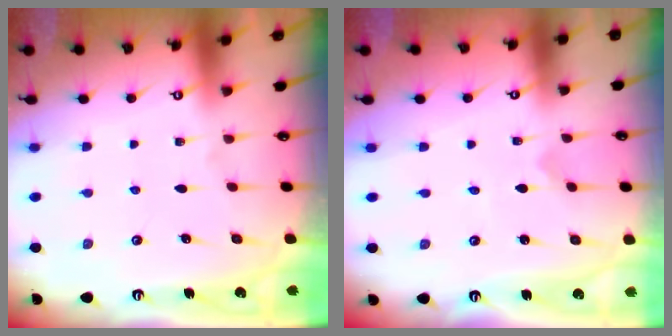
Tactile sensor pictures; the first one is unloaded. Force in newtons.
{"total": 0.0}